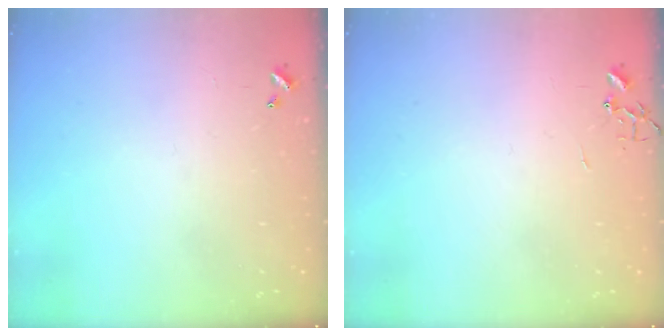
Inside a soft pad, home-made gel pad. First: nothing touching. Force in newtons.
{"total": 0.0}